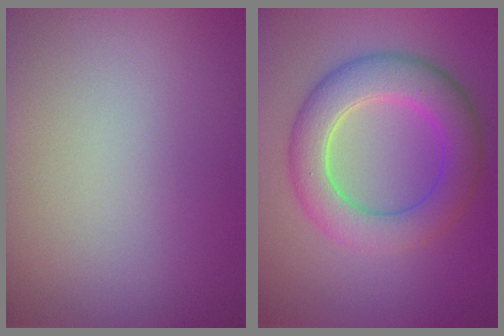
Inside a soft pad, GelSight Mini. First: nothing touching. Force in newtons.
{"total": 6.1, "press": 6.1, "slide": 0.1}